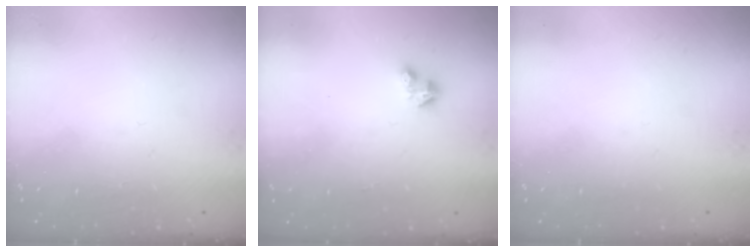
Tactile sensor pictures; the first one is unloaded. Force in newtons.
{"total": 2.9, "press": 2.8, "slide": 0.6}
{"total": 0.0}